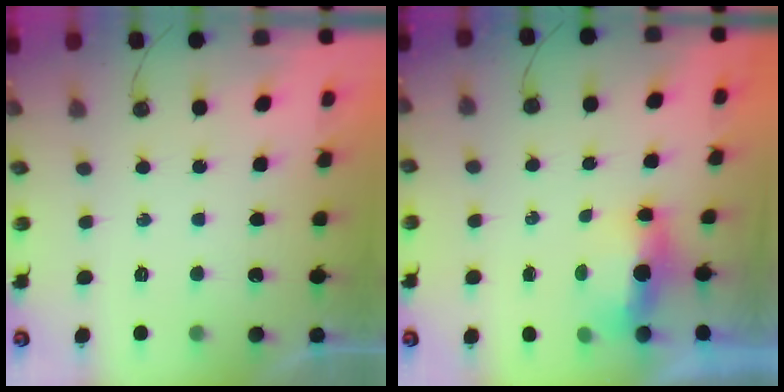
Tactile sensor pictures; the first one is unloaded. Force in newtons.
{"total": 6.1, "press": 5.3, "slide": 3.0}